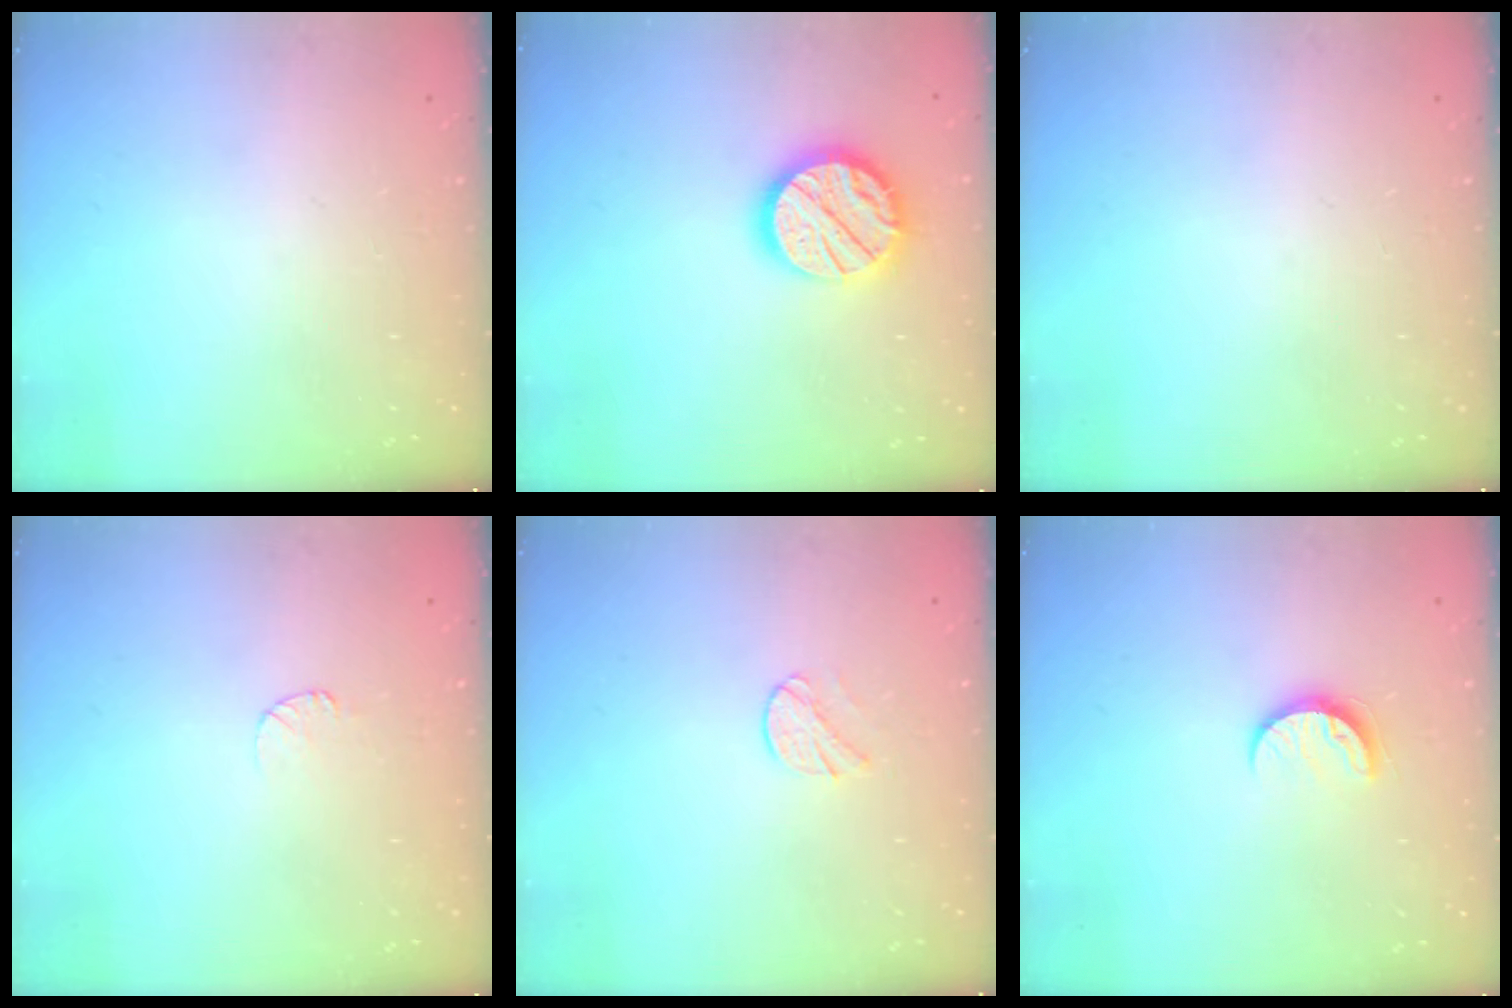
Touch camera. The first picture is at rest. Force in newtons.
{"total": 15.1, "press": 15.0, "slide": 1.3}
{"total": 0.0}
{"total": 3.6, "press": 3.6, "slide": 0.4}
{"total": 5.3, "press": 5.3, "slide": 0.6}
{"total": 7.7, "press": 7.6, "slide": 0.6}